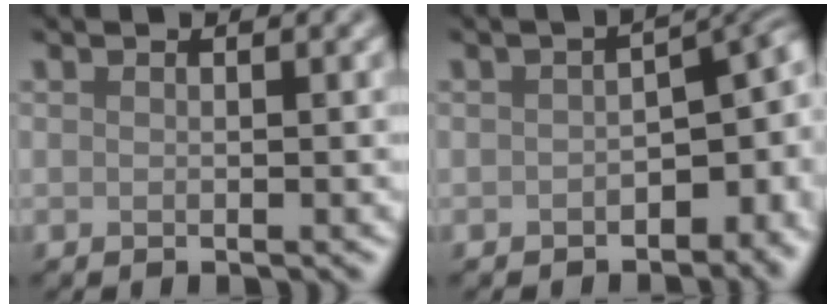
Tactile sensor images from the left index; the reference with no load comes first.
{"total": 6.3, "force": [-1.4, 3.7, 4.9], "torque": [-0.049, -0.007, -0.020]}